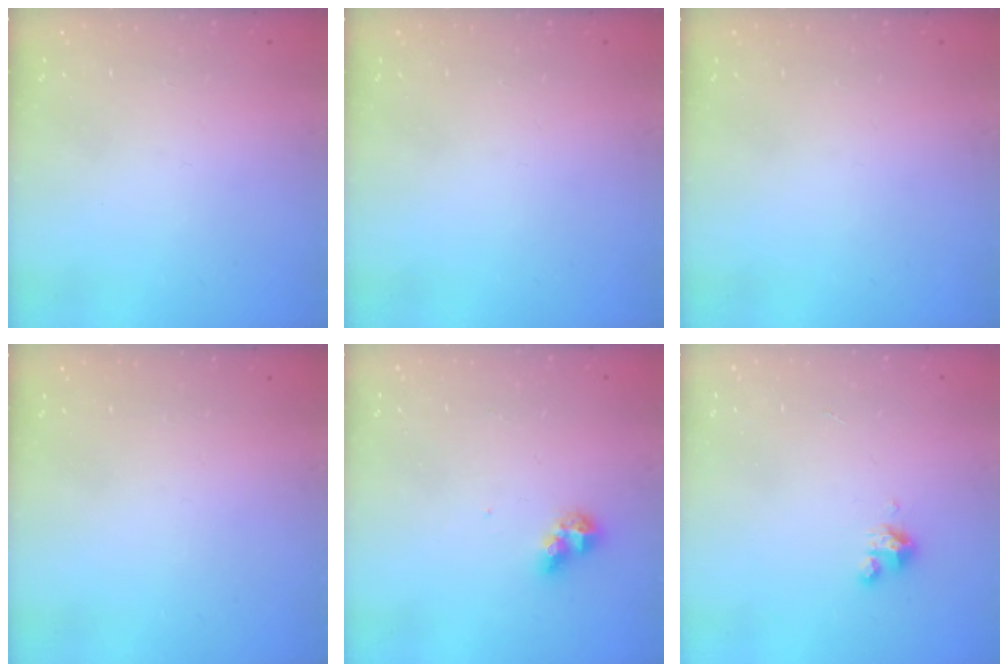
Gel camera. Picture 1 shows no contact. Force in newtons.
{"total": 0.0}
{"total": 0.0}
{"total": 0.0}
{"total": 6.1, "press": 6.1, "slide": 0.7}
{"total": 2.8, "press": 2.8, "slide": 0.2}